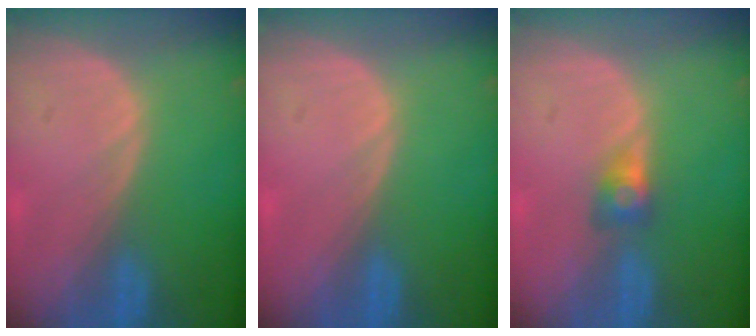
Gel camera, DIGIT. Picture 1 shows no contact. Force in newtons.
{"total": 0.0}
{"total": 2.8, "press": 2.4, "slide": 1.5}